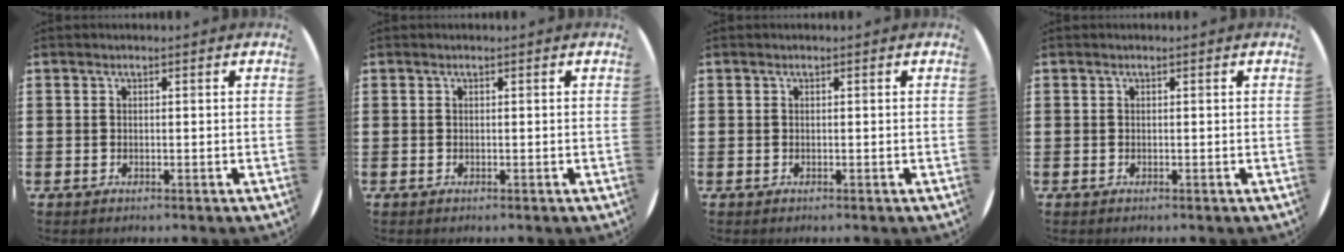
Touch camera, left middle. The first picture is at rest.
{"total": 0.0}
{"total": 0.0}
{"total": 0.0}